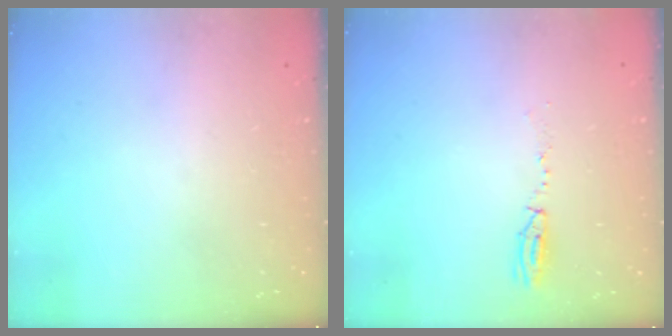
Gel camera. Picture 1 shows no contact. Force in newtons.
{"total": 3.6, "press": 3.5, "slide": 0.9}